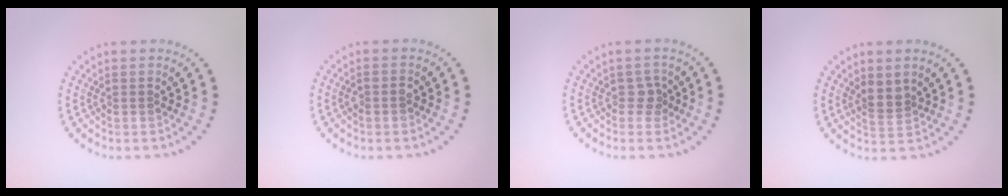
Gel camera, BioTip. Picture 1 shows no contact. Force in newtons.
{"total": 1.2, "press": 1.2, "slide": 0.3}
{"total": 1.3, "press": 1.0, "slide": 0.8}
{"total": 2.1, "press": 1.7, "slide": 1.3}